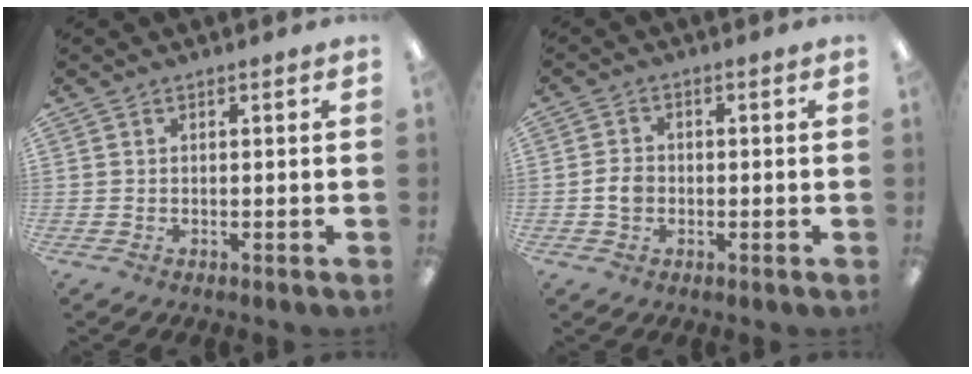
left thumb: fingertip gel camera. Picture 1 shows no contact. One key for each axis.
{"total": 3.8, "fx": -0.6, "fy": 3.0, "fz": 2.4, "tx": -0.041, "ty": 0.008, "tz": -0.012}